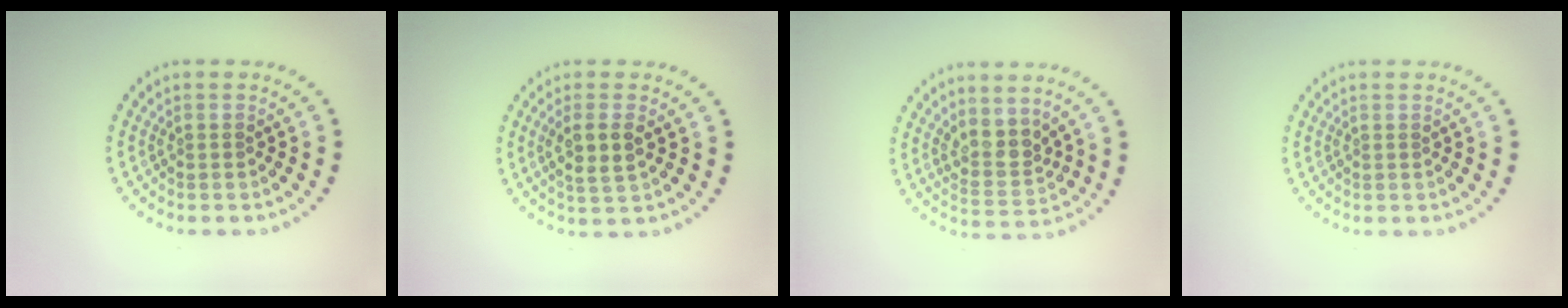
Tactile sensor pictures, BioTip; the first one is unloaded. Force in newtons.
{"total": 2.7, "press": 2.5, "slide": 1.1}
{"total": 2.7, "press": 2.1, "slide": 1.6}
{"total": 0.0}